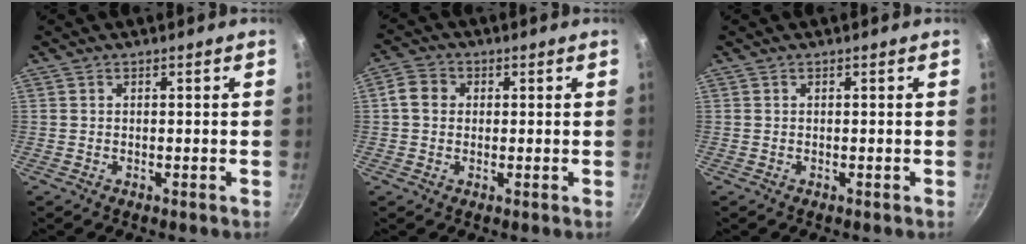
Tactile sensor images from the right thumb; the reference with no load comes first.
{"total": 4.4, "force": [0.5, 3.8, 2.1], "torque": [-0.029, 0.004, -0.004]}
{"total": 0.0}